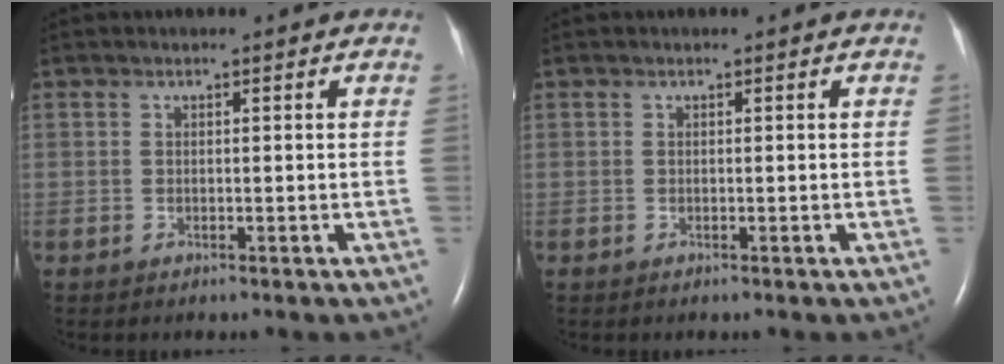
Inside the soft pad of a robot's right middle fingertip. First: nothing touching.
{"total": 0.0}